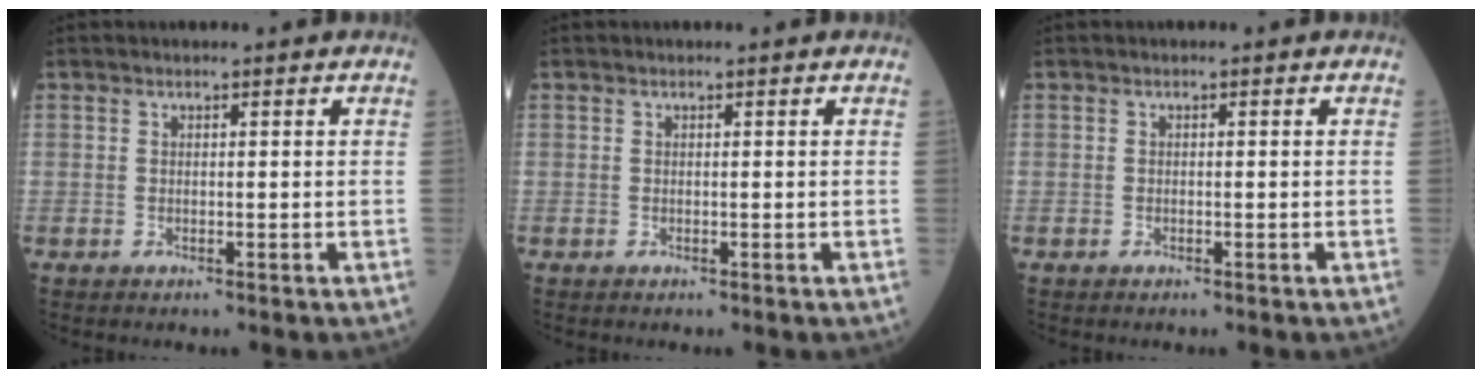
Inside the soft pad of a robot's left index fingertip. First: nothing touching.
{"total": 0.0}
{"total": 0.0}